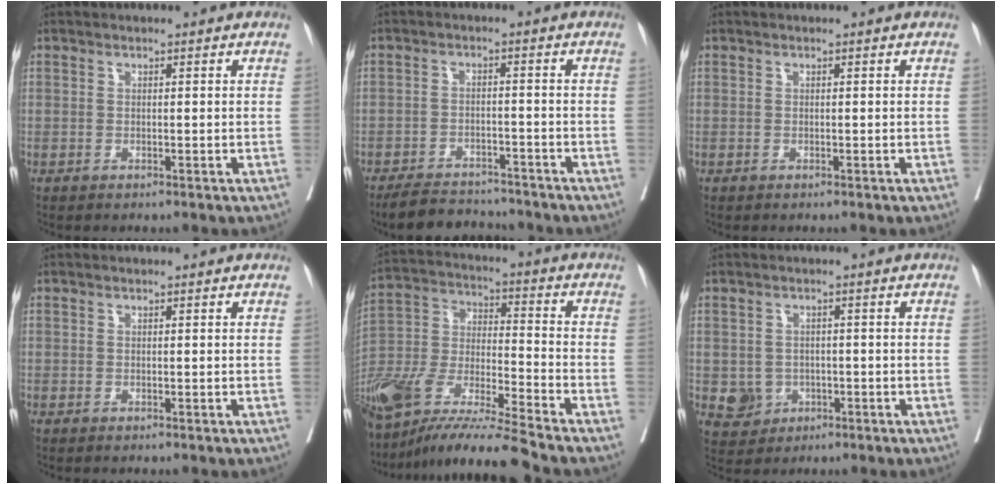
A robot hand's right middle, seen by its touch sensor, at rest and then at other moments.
{"total": 7.3, "force": [-6.8, 2.1, 1.6], "torque": [-0.022, -0.002, -0.105]}
{"total": 0.0}
{"total": 0.0}
{"total": 19.0, "force": [-15.7, -0.1, 10.8], "torque": [-0.247, -0.028, -0.300]}
{"total": 4.0, "force": [-1.0, 3.8, 0.8], "torque": [-0.004, 0.007, -0.006]}